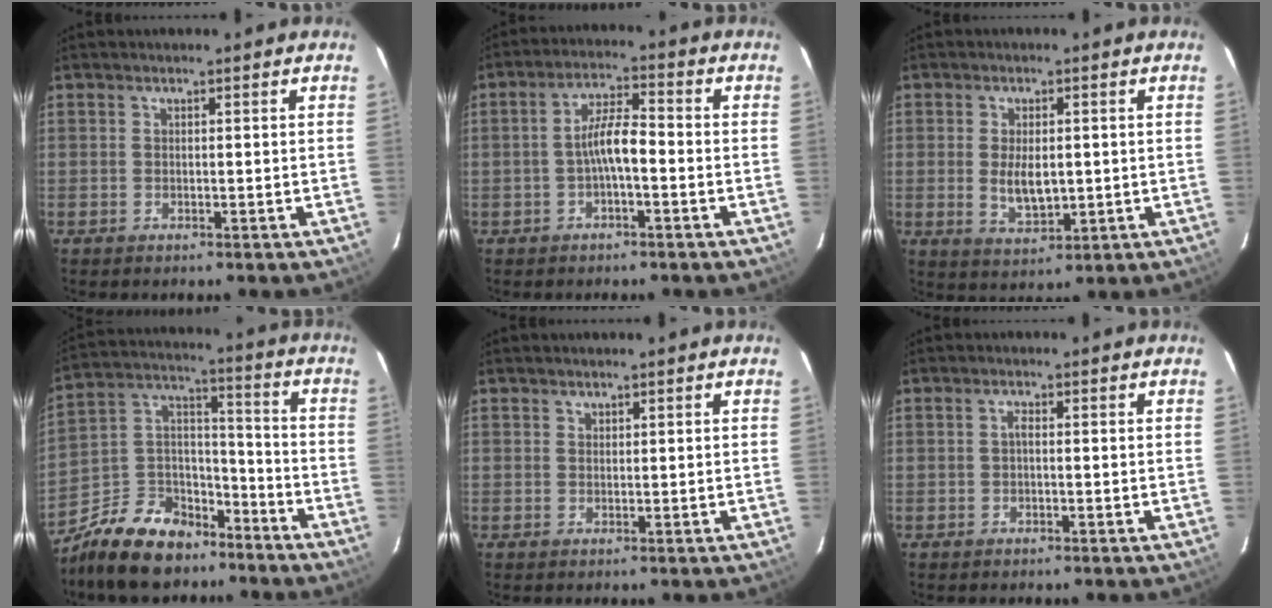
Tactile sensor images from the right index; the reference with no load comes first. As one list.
[{"total": 5.4, "force": [-1.6, 1.3, 5.0], "torque": [-0.098, 0.013, -0.028]}, {"total": 6.3, "force": [-0.2, 3.3, 5.4], "torque": [-0.099, -0.010, 0.004]}, {"total": 16.3, "force": [-11.7, 9.4, 6.5], "torque": [-0.155, 0.052, -0.186]}, {"total": 0.6, "force": [0.5, 0.3, -0.1], "torque": [0.003, 0.001, 0.010]}, {"total": 0.8, "force": [-0.2, 0.2, 0.7], "torque": [-0.015, 0.005, -0.005]}]